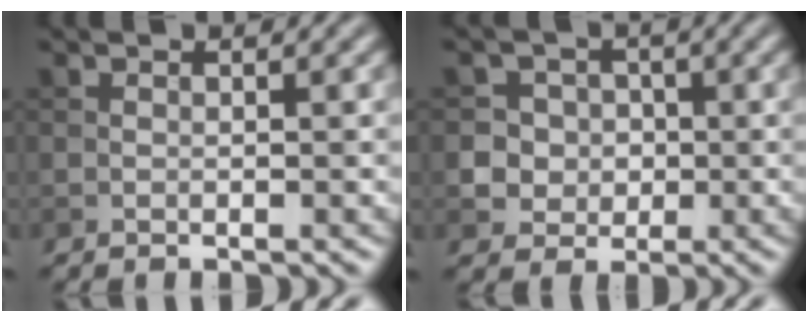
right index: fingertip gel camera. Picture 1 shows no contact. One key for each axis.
{"total": 5.8, "fx": -0.2, "fy": 5.7, "fz": 1.3, "tx": -0.012, "ty": 0.022, "tz": -0.011}